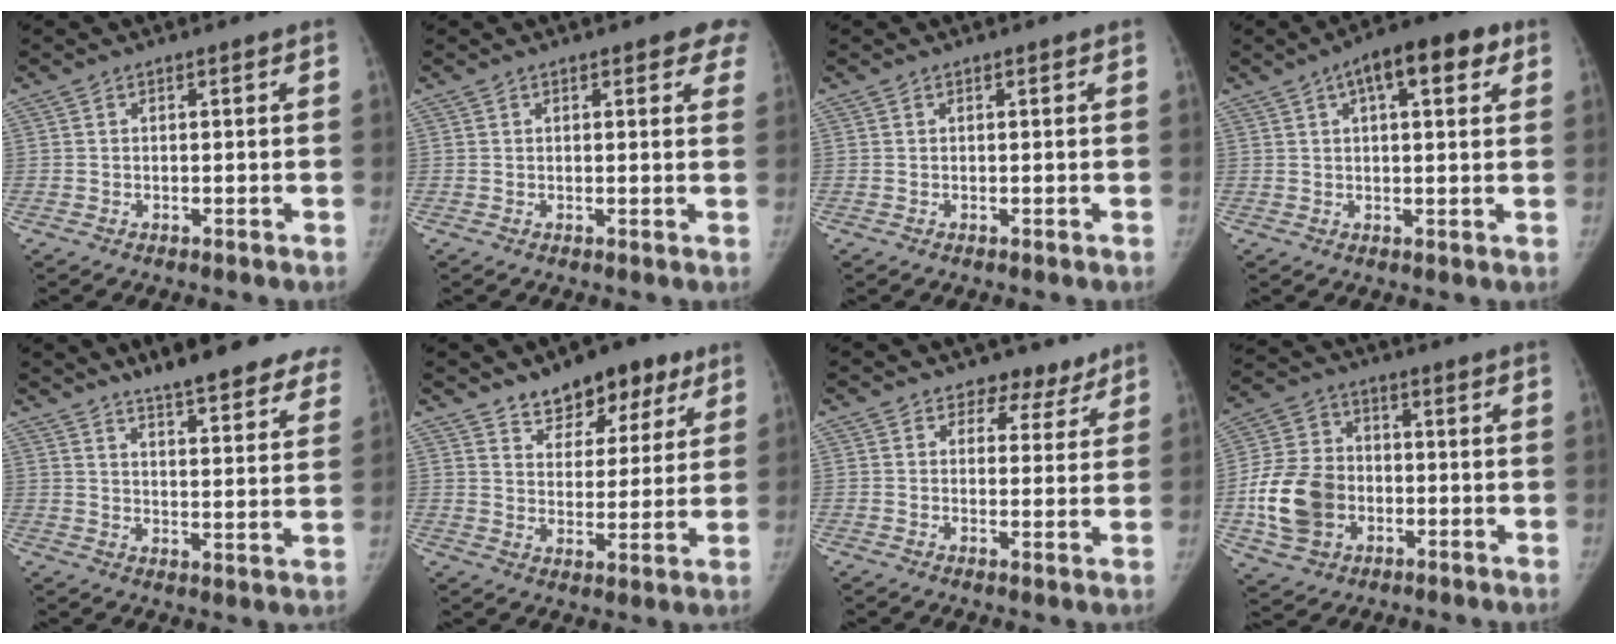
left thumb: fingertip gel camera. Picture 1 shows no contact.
{"total": 4.9, "force": [3.4, 2.0, 2.9], "torque": [-0.001, -0.007, 0.027]}
{"total": 0.0}
{"total": 11.2, "force": [4.9, 4.5, 9.0], "torque": [-0.104, 0.014, 0.063]}
{"total": 20.8, "force": [16.7, 4.9, 11.5], "torque": [-0.116, -0.068, 0.206]}
{"total": 11.9, "force": [8.2, 6.8, 5.3], "torque": [-0.026, -0.036, 0.124]}
{"total": 5.3, "force": [4.1, 3.4, 0.4], "torque": [0.030, -0.025, 0.048]}
{"total": 14.7, "force": [-3.1, 11.6, 8.5], "torque": [-0.146, 0.016, -0.057]}